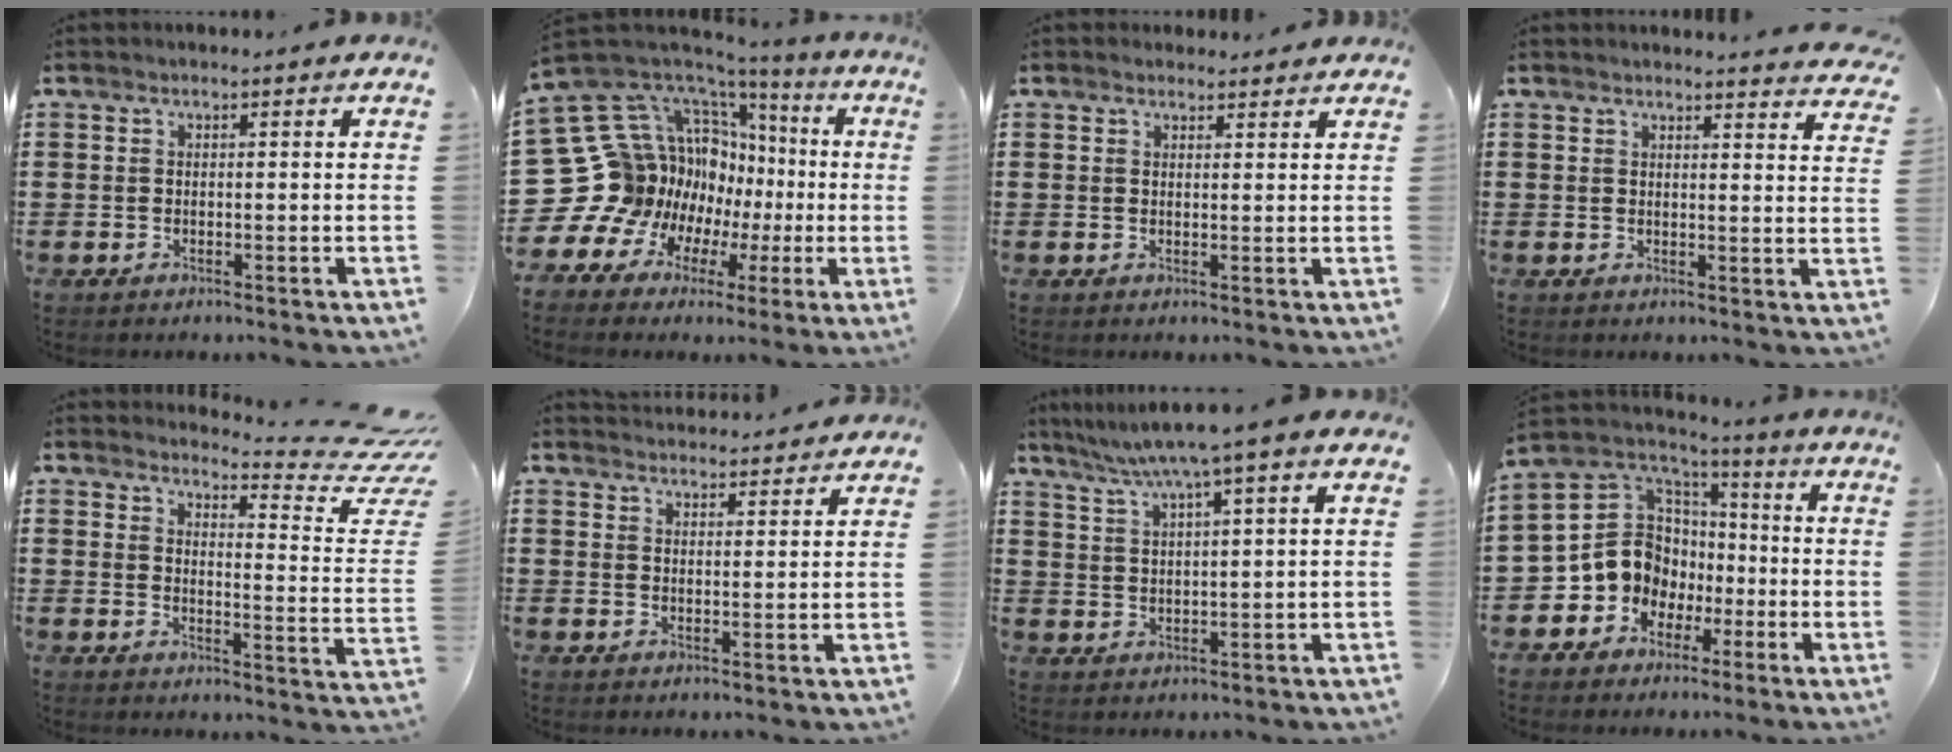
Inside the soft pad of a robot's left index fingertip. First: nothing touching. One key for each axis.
{"total": 17.0, "fx": -0.1, "fy": 15.6, "fz": 6.7, "tx": -0.219, "ty": -0.048, "tz": 0.043}
{"total": 1.7, "fx": 1.6, "fy": 0.5, "fz": 0.1, "tx": -0.006, "ty": 0.004, "tz": 0.031}
{"total": 2.7, "fx": 2.7, "fy": -0.2, "fz": 0.4, "tx": -0.009, "ty": -0.013, "tz": 0.049}
{"total": 4.7, "fx": 4.1, "fy": -0.1, "fz": 2.2, "tx": -0.032, "ty": -0.051, "tz": 0.059}
{"total": 3.2, "fx": 3.2, "fy": 0.1, "fz": -0.1, "tx": -0.007, "ty": -0.012, "tz": 0.060}
{"total": 5.9, "fx": 4.3, "fy": -0.5, "fz": 4.0, "tx": -0.088, "ty": -0.016, "tz": 0.072}
{"total": 10.5, "fx": -2.1, "fy": 9.6, "fz": 3.7, "tx": -0.121, "ty": -0.004, "tz": -0.037}